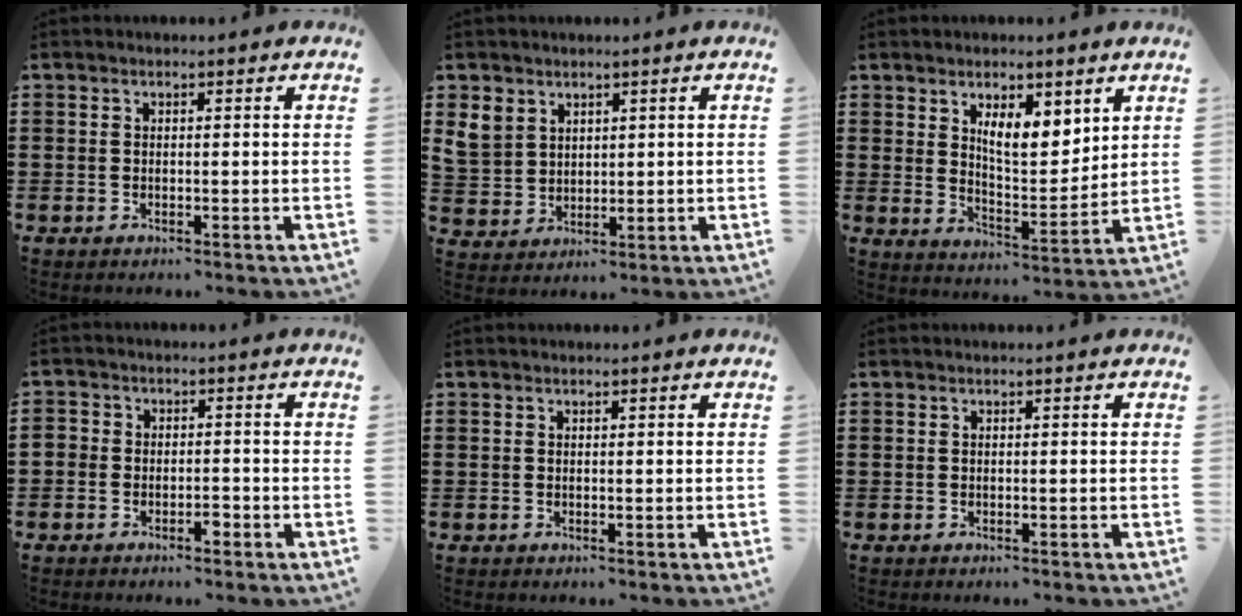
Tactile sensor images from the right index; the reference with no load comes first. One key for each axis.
{"total": 4.8, "fx": 2.9, "fy": 3.7, "fz": 0.8, "tx": -0.038, "ty": 0.009, "tz": 0.056}
{"total": 7.4, "fx": 4.7, "fy": 3.2, "fz": 4.8, "tx": -0.085, "ty": -0.018, "tz": 0.079}
{"total": 2.1, "fx": -1.6, "fy": 1.2, "fz": 0.6, "tx": -0.017, "ty": 0.005, "tz": -0.033}
{"total": 0.0}
{"total": 0.0}